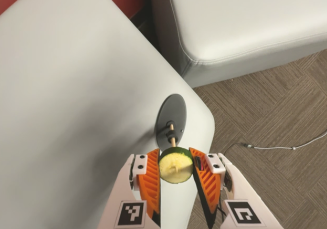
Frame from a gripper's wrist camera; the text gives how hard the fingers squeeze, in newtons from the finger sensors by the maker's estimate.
{"total": 12.1, "left": 12.8, "right": 11.5}